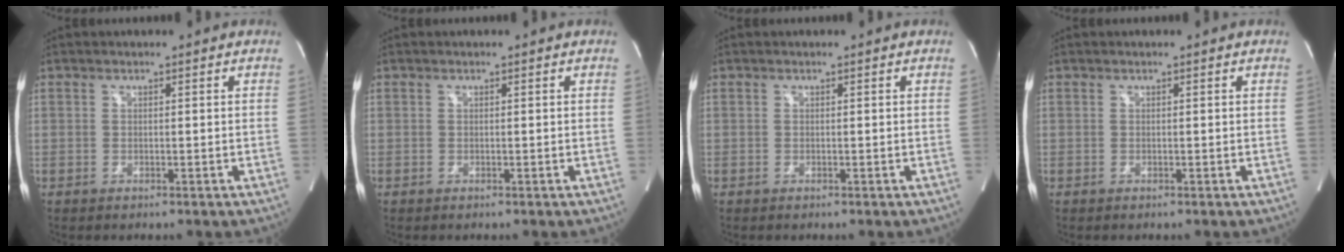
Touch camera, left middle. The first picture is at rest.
{"total": 0.0}
{"total": 0.0}
{"total": 0.0}